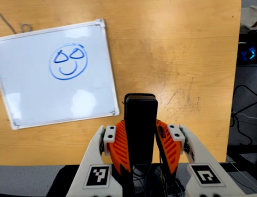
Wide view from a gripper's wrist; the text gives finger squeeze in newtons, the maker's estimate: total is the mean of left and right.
{"total": 5.1, "left": 3.1, "right": 7.1}